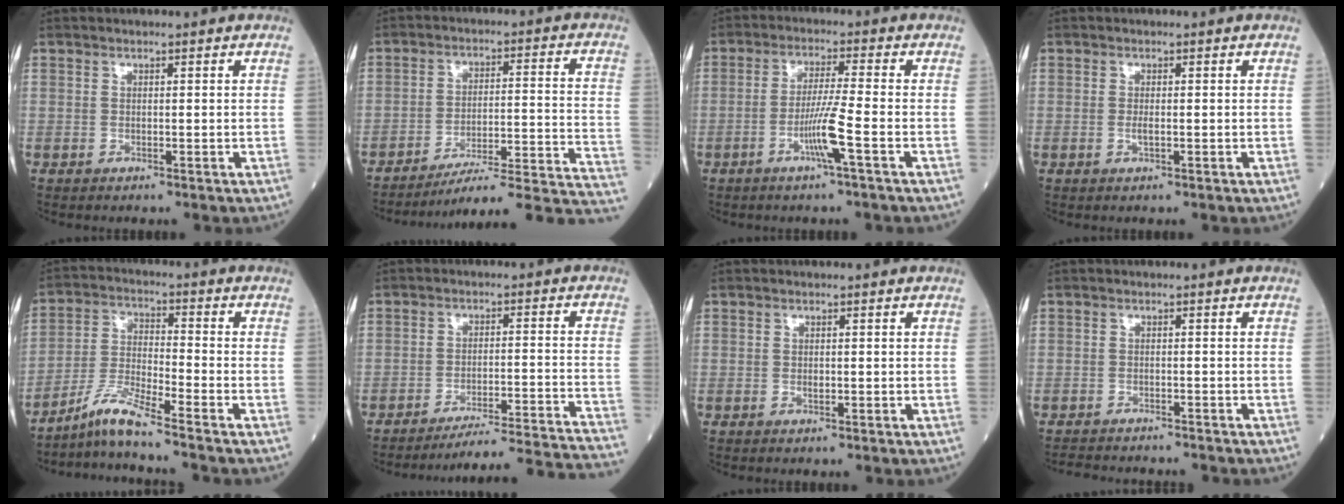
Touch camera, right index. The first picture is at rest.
{"total": 19.7, "force": [-17.7, -0.6, 8.7], "torque": [-0.056, 0.013, -0.240]}
{"total": 5.8, "force": [-2.3, -1.1, 5.2], "torque": [-0.102, -0.006, -0.047]}
{"total": 0.9, "force": [-0.2, 0.1, 0.9], "torque": [-0.022, -0.002, -0.002]}
{"total": 6.6, "force": [-5.7, -1.4, 3.0], "torque": [-0.071, -0.020, -0.113]}
{"total": 20.6, "force": [-19.7, -3.2, 5.2], "torque": [-0.026, -0.029, -0.260]}
{"total": 0.6, "force": [-0.1, 0.3, 0.5], "torque": [-0.013, -0.001, 0.000]}
{"total": 6.9, "force": [-6.5, 1.2, 2.0], "torque": [-0.029, -0.008, -0.092]}